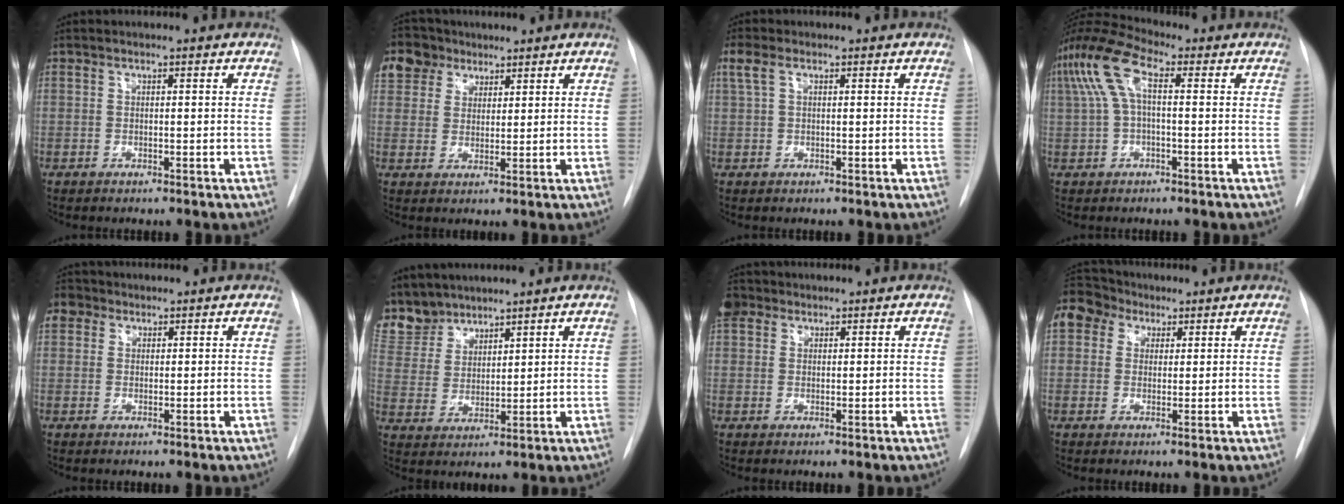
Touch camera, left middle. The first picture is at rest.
{"total": 7.1, "force": [4.8, 5.1, 0.6], "torque": [-0.017, 0.018, 0.097]}
{"total": 1.1, "force": [0.7, 0.5, 0.7], "torque": [-0.030, 0.017, 0.022]}
{"total": 7.2, "force": [1.5, 2.1, 6.8], "torque": [-0.156, 0.034, 0.027]}
{"total": 3.2, "force": [1.6, 2.6, 0.8], "torque": [-0.014, 0.013, 0.028]}
{"total": 9.3, "force": [8.6, 3.5, 0.0], "torque": [-0.008, 0.002, 0.189]}
{"total": 3.4, "force": [2.3, 2.5, 0.4], "torque": [-0.014, 0.011, 0.049]}
{"total": 12.2, "force": [6.7, 9.5, 3.9], "torque": [-0.124, 0.061, 0.129]}